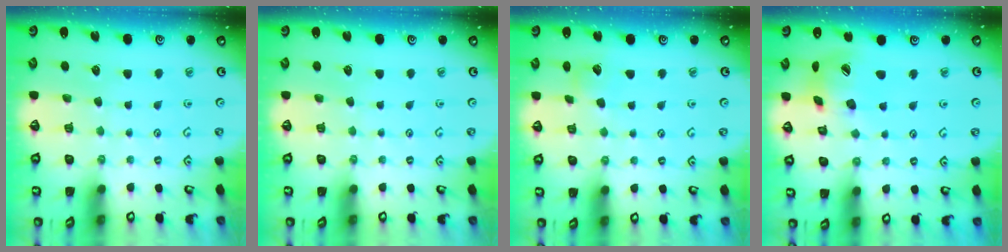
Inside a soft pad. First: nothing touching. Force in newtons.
{"total": 0.0}
{"total": 4.6, "press": 4.5, "slide": 0.6}
{"total": 14.4, "press": 14.3, "slide": 2.0}